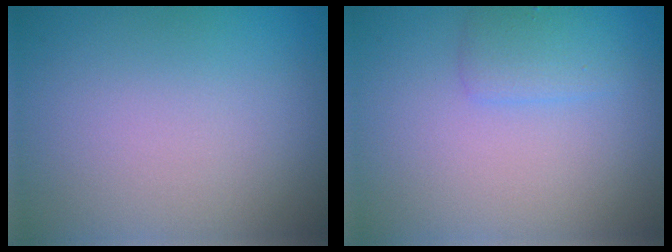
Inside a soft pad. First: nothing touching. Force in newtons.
{"total": 1.7, "press": 1.7, "slide": 0.1}